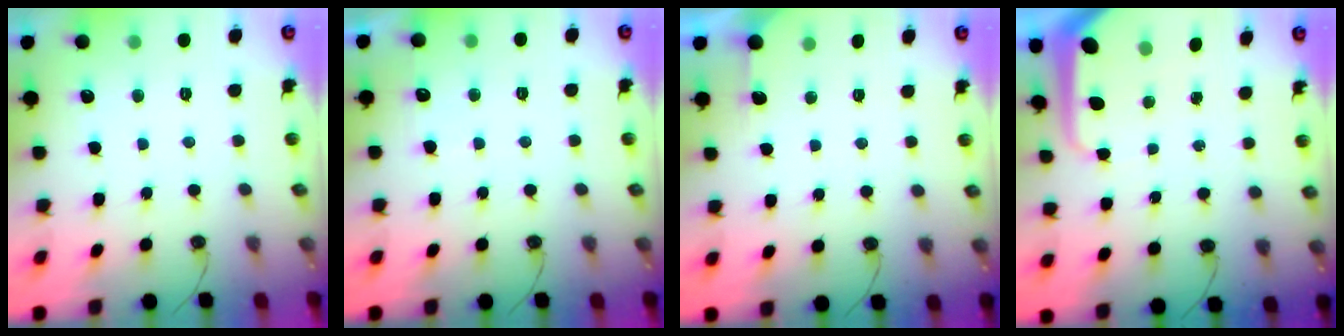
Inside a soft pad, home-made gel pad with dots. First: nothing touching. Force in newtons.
{"total": 3.8, "press": 3.8, "slide": 0.6}
{"total": 2.5, "press": 2.5, "slide": 0.2}
{"total": 10.2, "press": 10.1, "slide": 1.1}